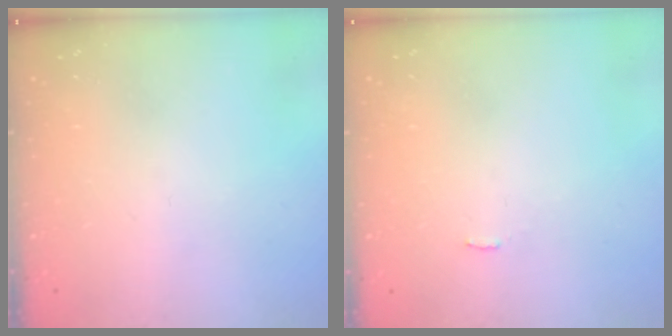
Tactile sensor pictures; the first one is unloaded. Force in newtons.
{"total": 0.0}